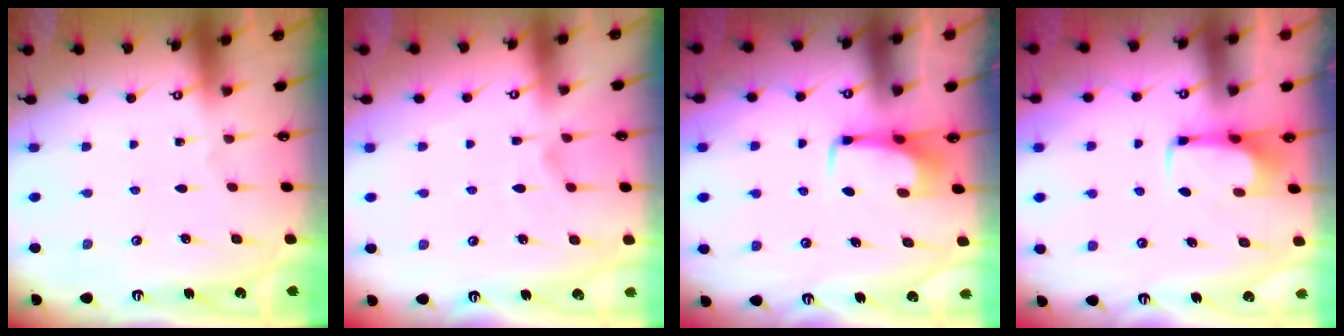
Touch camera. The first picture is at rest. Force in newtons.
{"total": 2.9, "press": 2.6, "slide": 1.2}
{"total": 3.5, "press": 3.4, "slide": 0.4}
{"total": 1.6, "press": 1.5, "slide": 0.4}